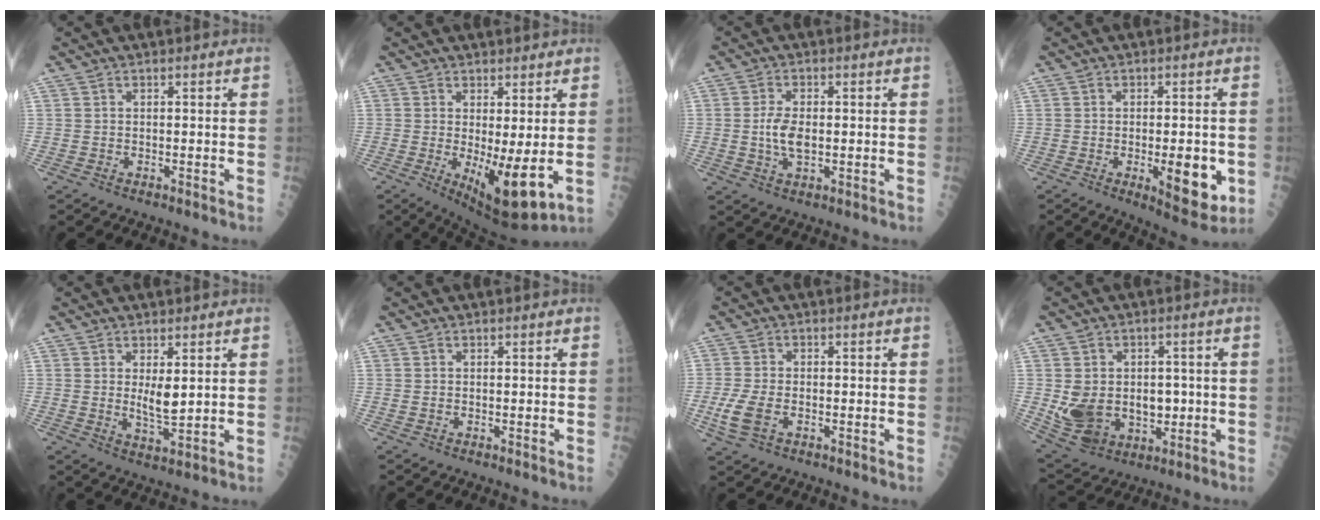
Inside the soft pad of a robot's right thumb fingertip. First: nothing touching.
{"total": 11.0, "force": [-1.3, 3.3, 10.4], "torque": [-0.157, -0.024, -0.007]}
{"total": 5.1, "force": [-0.2, 2.5, 4.4], "torque": [-0.082, -0.002, -0.004]}
{"total": 9.9, "force": [-2.2, 3.6, 9.0], "torque": [-0.099, -0.013, -0.022]}
{"total": 4.5, "force": [1.1, 1.5, 4.1], "torque": [-0.067, -0.018, 0.026]}
{"total": 0.0}
{"total": 5.7, "force": [-1.7, 3.2, 4.5], "torque": [-0.107, 0.004, -0.032]}
{"total": 14.5, "force": [-0.9, 10.8, 9.6], "torque": [-0.137, 0.005, 0.017]}